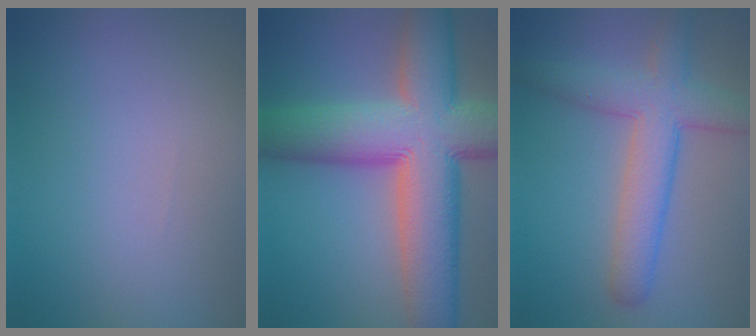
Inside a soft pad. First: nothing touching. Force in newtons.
{"total": 13.7, "press": 13.7, "slide": 0.8}
{"total": 5.9, "press": 5.9, "slide": 0.1}